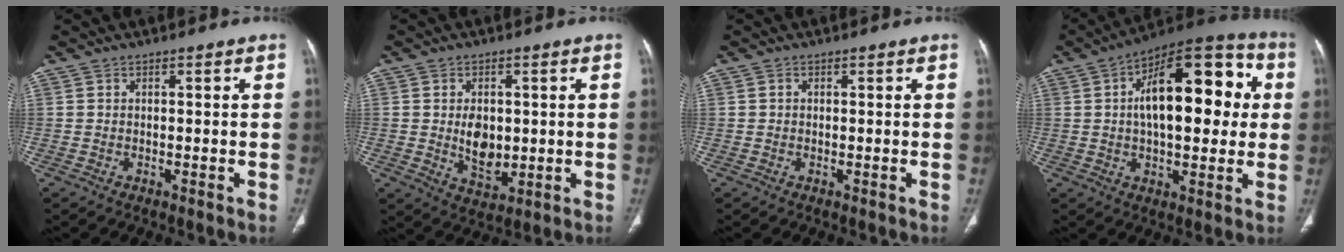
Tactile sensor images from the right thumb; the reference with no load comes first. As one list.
[{"total": 6.9, "force": [0.3, 4.6, 5.2], "torque": [-0.065, -0.012, 0.018]}, {"total": 0.5, "force": [0.1, 0.5, 0.2], "torque": [-0.001, 0.002, 0.001]}, {"total": 22.2, "force": [3.8, 10.8, 19.1], "torque": [-0.252, 0.025, 0.046]}]